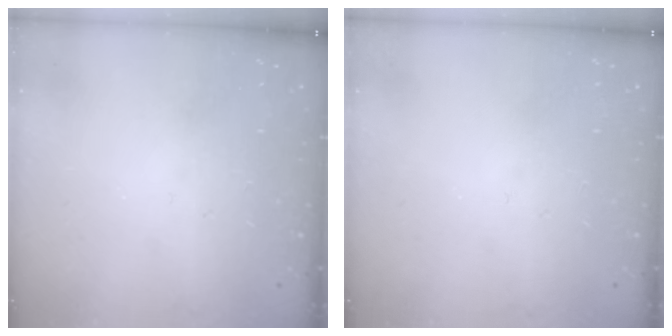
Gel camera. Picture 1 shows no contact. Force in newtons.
{"total": 0.0}